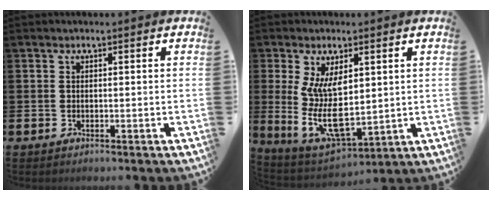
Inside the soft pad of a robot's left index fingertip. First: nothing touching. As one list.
[{"total": 9.6, "force": [1.8, 4.3, 8.4], "torque": [-0.165, -0.038, 0.034]}]